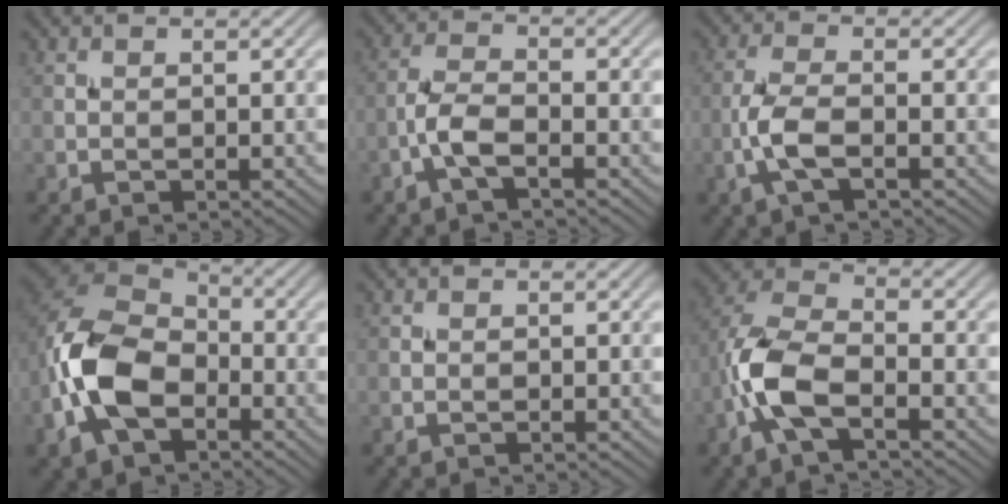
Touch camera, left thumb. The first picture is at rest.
{"total": 4.0, "force": [-2.1, 1.1, 3.2], "torque": [-0.075, 0.008, -0.053]}
{"total": 4.6, "force": [-1.7, 1.4, 4.0], "torque": [-0.097, 0.004, -0.044]}
{"total": 12.2, "force": [-3.8, 7.7, 8.6], "torque": [-0.207, -0.004, -0.086]}
{"total": 0.0}
{"total": 8.2, "force": [-3.2, 3.7, 6.6], "torque": [-0.158, 0.008, -0.079]}